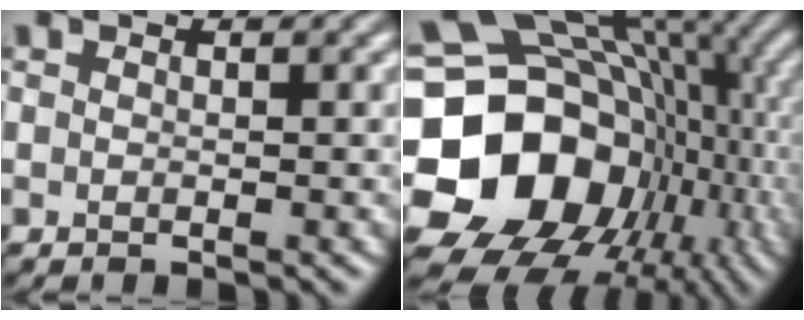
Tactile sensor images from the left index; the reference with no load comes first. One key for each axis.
{"total": 18.8, "fx": -2.2, "fy": 15.8, "fz": 10.0, "tx": -0.196, "ty": -0.011, "tz": -0.020}